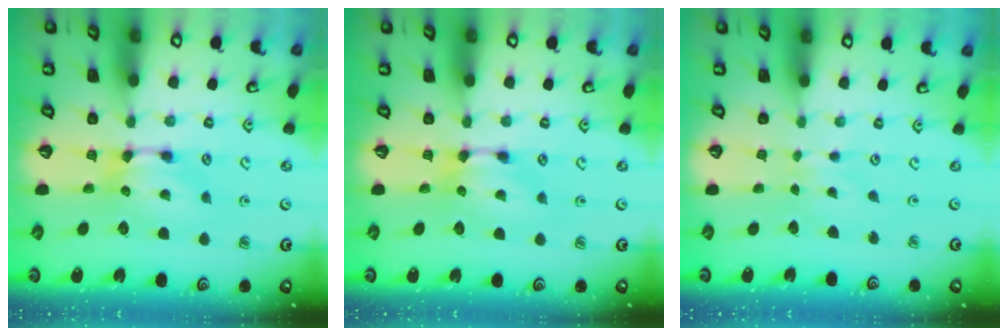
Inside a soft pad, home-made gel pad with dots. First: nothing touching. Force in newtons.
{"total": 0.6, "press": 0.1, "slide": 0.6}
{"total": 2.8, "press": 2.7, "slide": 0.4}